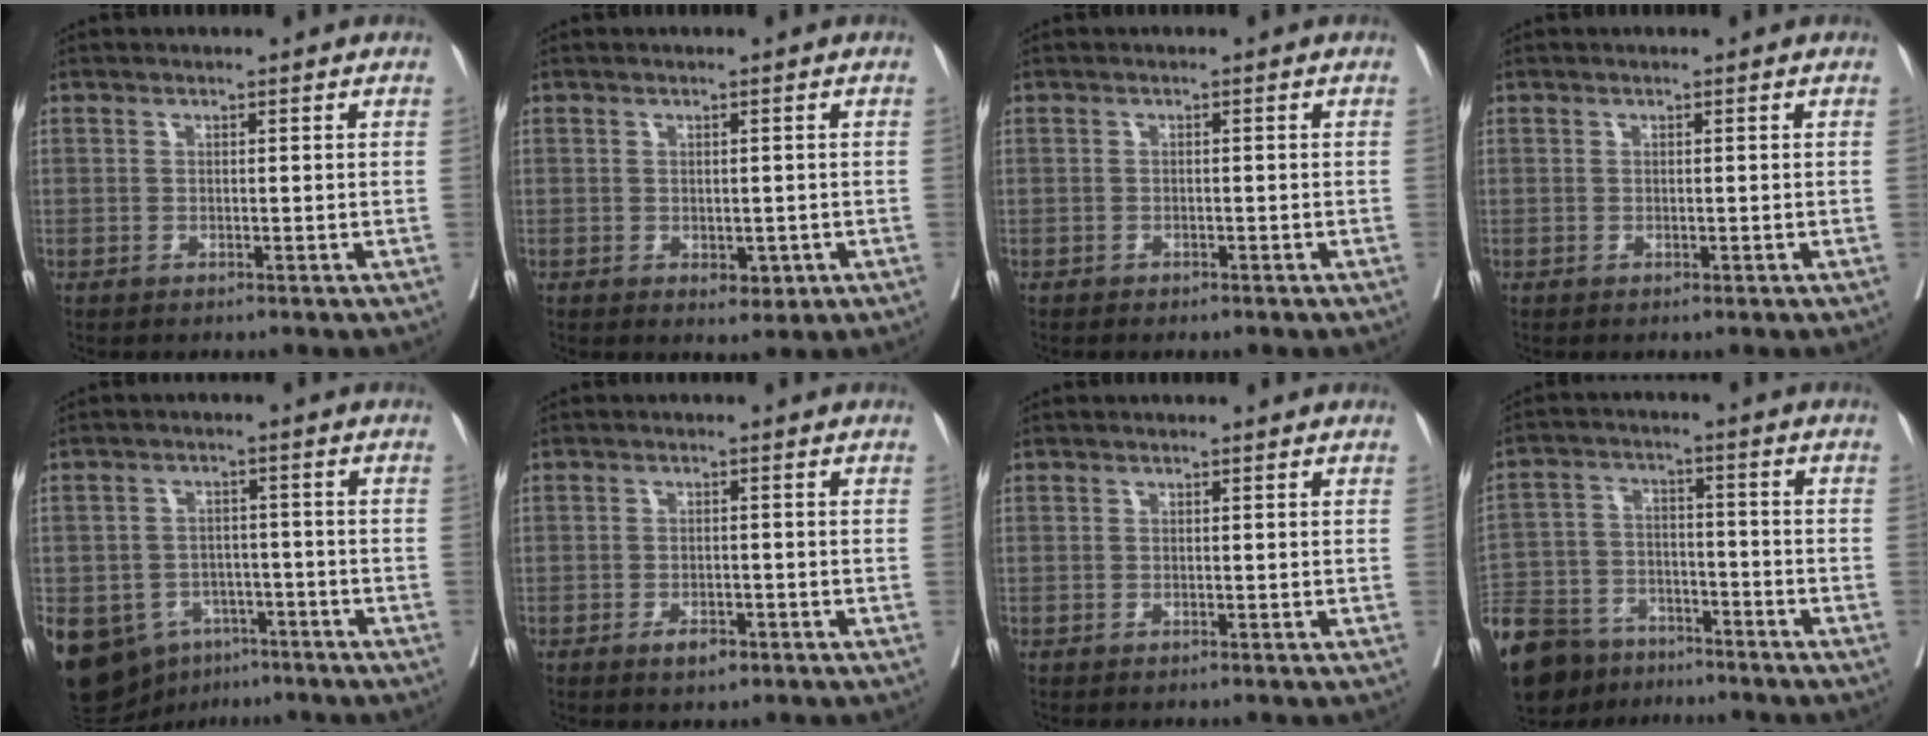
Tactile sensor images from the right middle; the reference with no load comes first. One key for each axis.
{"total": 2.4, "fx": -0.7, "fy": 1.5, "fz": 1.7, "tx": -0.017, "ty": -0.001, "tz": -0.001}
{"total": 1.6, "fx": -1.2, "fy": 0.7, "fz": 0.6, "tx": -0.013, "ty": -0.001, "tz": -0.013}
{"total": 0.0}
{"total": 16.6, "fx": -8.7, "fy": 11.9, "fz": 7.5, "tx": -0.177, "ty": 0.007, "tz": -0.121}
{"total": 2.7, "fx": -1.6, "fy": 1.2, "fz": 1.8, "tx": -0.029, "ty": 0.002, "tz": -0.022}
{"total": 0.0}
{"total": 19.5, "fx": -14.9, "fy": 9.6, "fz": 8.0, "tx": -0.217, "ty": -0.012, "tz": -0.245}